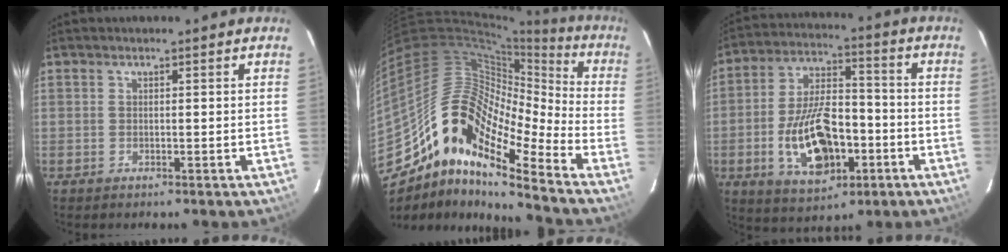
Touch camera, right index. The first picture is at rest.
{"total": 17.3, "force": [-10.7, 4.9, 12.8], "torque": [-0.210, 0.003, -0.223]}
{"total": 16.1, "force": [-5.1, 8.8, 12.5], "torque": [-0.248, 0.009, -0.071]}